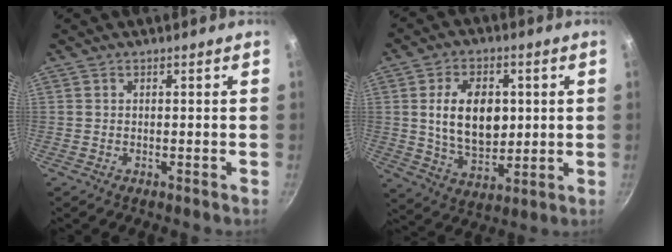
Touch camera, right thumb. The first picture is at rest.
{"total": 13.5, "force": [1.9, 8.7, 10.1], "torque": [-0.146, -0.012, 0.038]}